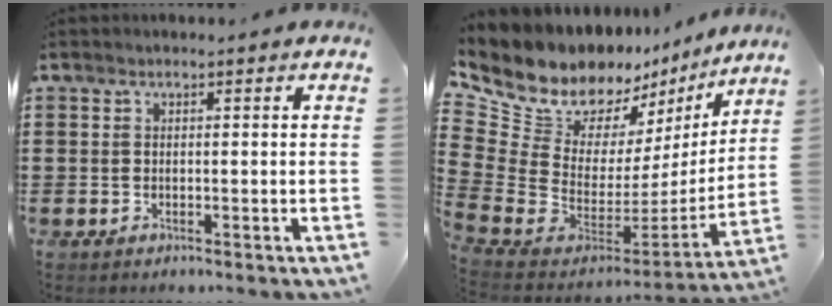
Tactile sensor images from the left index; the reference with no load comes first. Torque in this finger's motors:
{"motor_torque": [1.70, -0.43, 1.05, 0.08]}